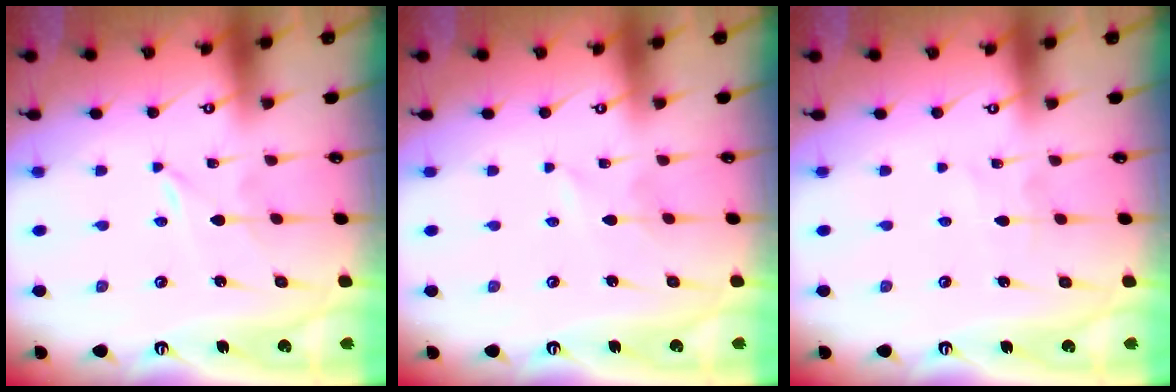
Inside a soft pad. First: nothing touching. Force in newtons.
{"total": 0.7, "press": 0.6, "slide": 0.1}
{"total": 1.5, "press": 1.5, "slide": 0.1}